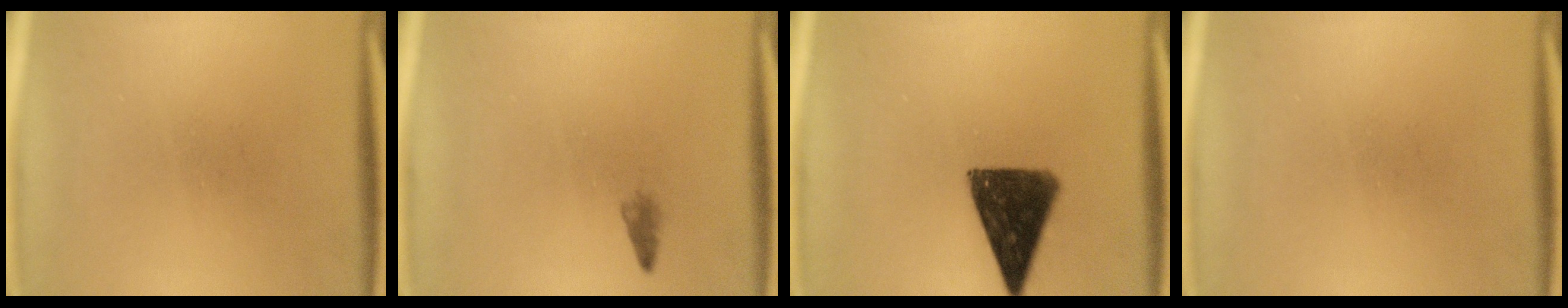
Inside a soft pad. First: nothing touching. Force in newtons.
{"total": 0.9}
{"total": 12.3}
{"total": 0.0}